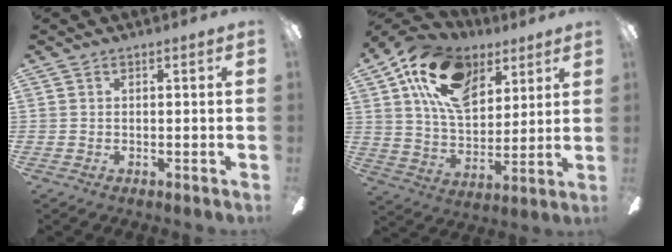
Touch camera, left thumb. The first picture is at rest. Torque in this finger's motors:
{"motor_torque": [0.37, 0.67, 1.40, -1.37, 0.50]}